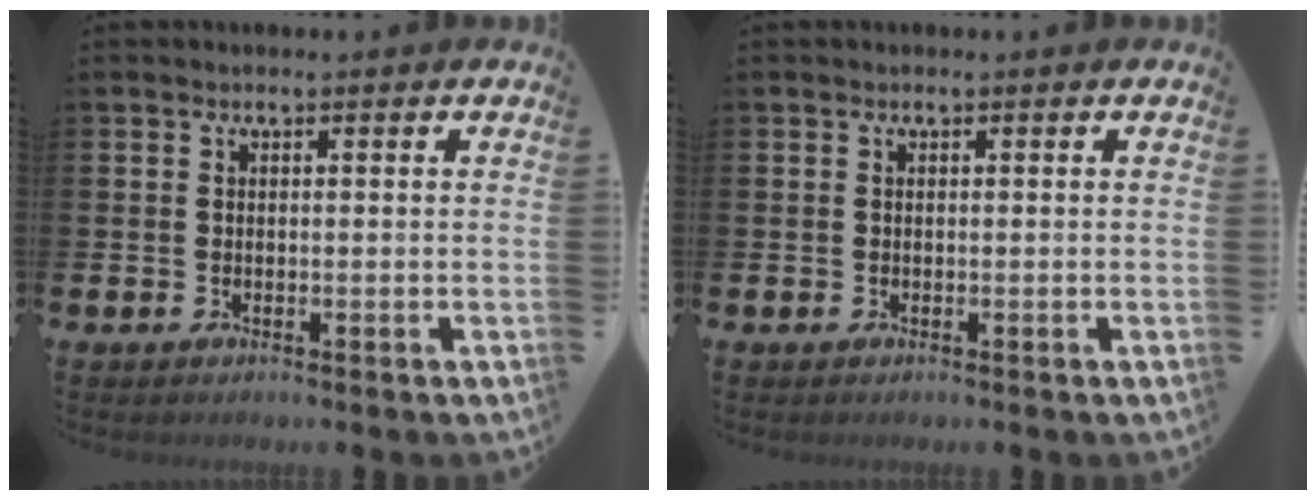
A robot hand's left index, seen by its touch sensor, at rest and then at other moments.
{"total": 0.0}